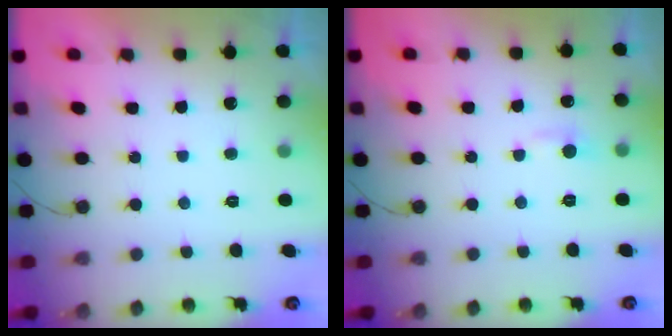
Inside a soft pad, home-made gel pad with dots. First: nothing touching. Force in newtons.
{"total": 3.8, "press": 3.8, "slide": 0.5}